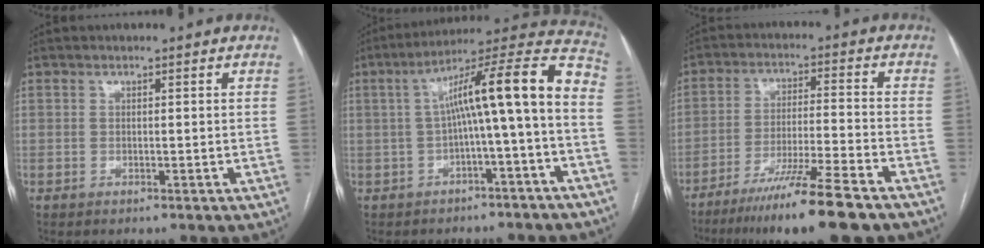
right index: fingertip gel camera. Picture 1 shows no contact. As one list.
[{"total": 14.4, "force": [-1.2, 0.4, 14.4], "torque": [-0.207, 0.050, -0.022]}, {"total": 13.8, "force": [-10.1, -0.6, 9.4], "torque": [-0.161, -0.037, -0.167]}]